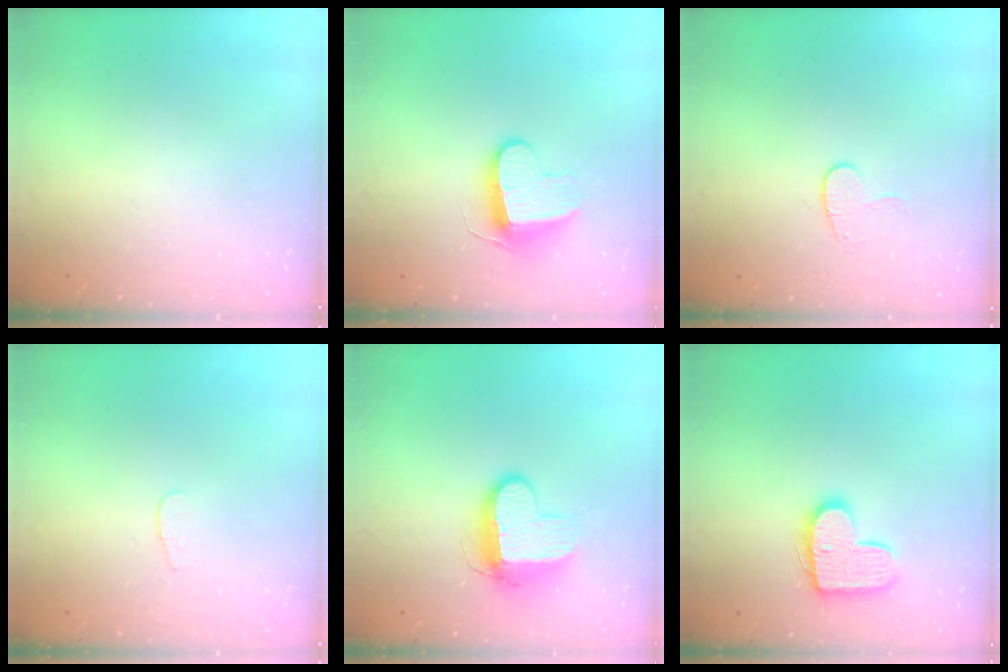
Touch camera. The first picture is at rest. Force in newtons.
{"total": 9.8, "press": 9.8, "slide": 0.2}
{"total": 7.7, "press": 7.6, "slide": 0.5}
{"total": 2.8, "press": 2.8, "slide": 0.3}
{"total": 10.4, "press": 10.3, "slide": 0.9}
{"total": 13.5, "press": 13.5, "slide": 0.6}